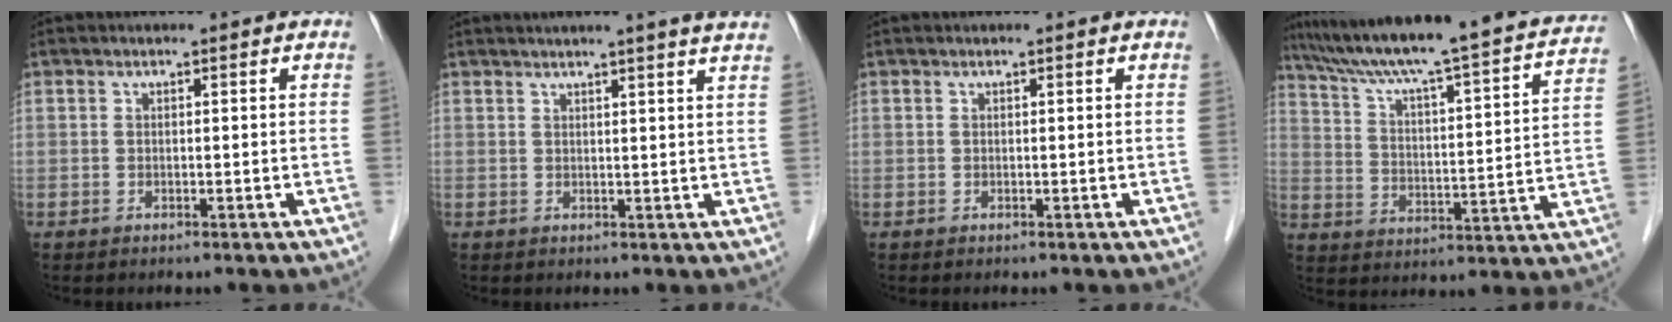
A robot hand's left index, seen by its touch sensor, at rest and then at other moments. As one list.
[{"total": 8.7, "force": [7.4, -0.9, 4.4], "torque": [-0.056, 0.011, 0.071]}, {"total": 0.0}, {"total": 27.7, "force": [24.3, 2.1, 13.1], "torque": [-0.209, -0.028, 0.323]}]